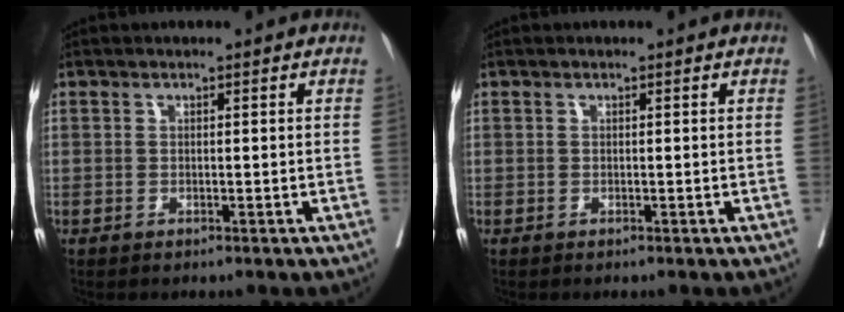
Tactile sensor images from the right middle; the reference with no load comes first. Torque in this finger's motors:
{"motor_torque": [-0.06, -0.27, 0.04, 0.00]}